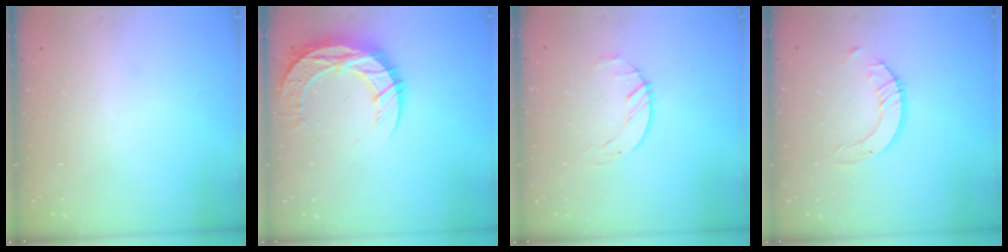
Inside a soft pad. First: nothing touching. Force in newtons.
{"total": 13.1, "press": 13.1, "slide": 0.9}
{"total": 1.6, "press": 1.6, "slide": 0.3}
{"total": 3.5, "press": 3.4, "slide": 0.4}